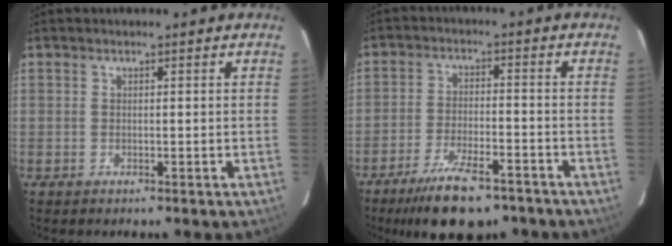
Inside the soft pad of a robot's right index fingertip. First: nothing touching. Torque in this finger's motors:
{"motor_torque": [1.05, -1.09, 0.56, 0.12]}